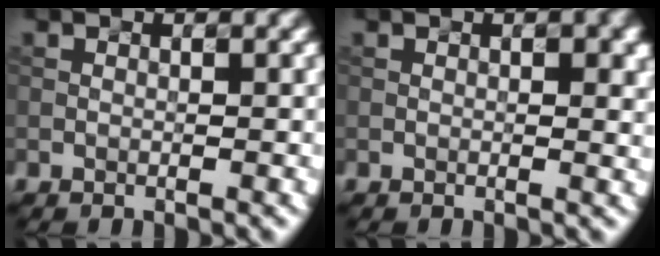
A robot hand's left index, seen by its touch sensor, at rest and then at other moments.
{"total": 2.2, "force": [0.5, 0.7, 2.0], "torque": [-0.017, 0.003, 0.012]}